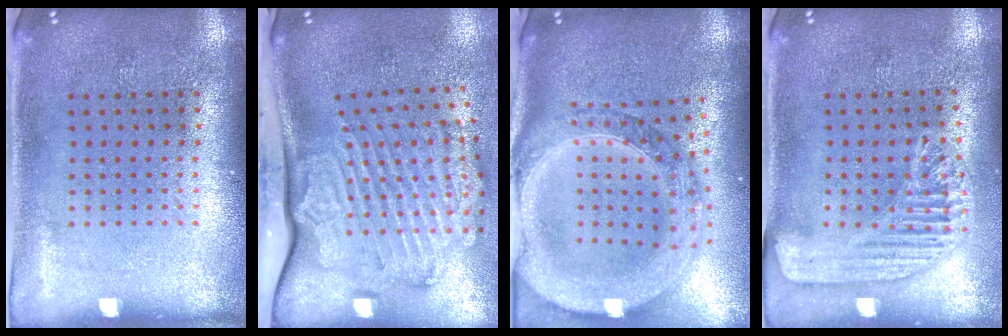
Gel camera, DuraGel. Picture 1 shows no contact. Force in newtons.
{"total": 3.6, "press": 2.4, "slide": 2.6}
{"total": 3.6, "press": 2.9, "slide": 2.1}
{"total": 1.6, "press": 1.6, "slide": 0.4}